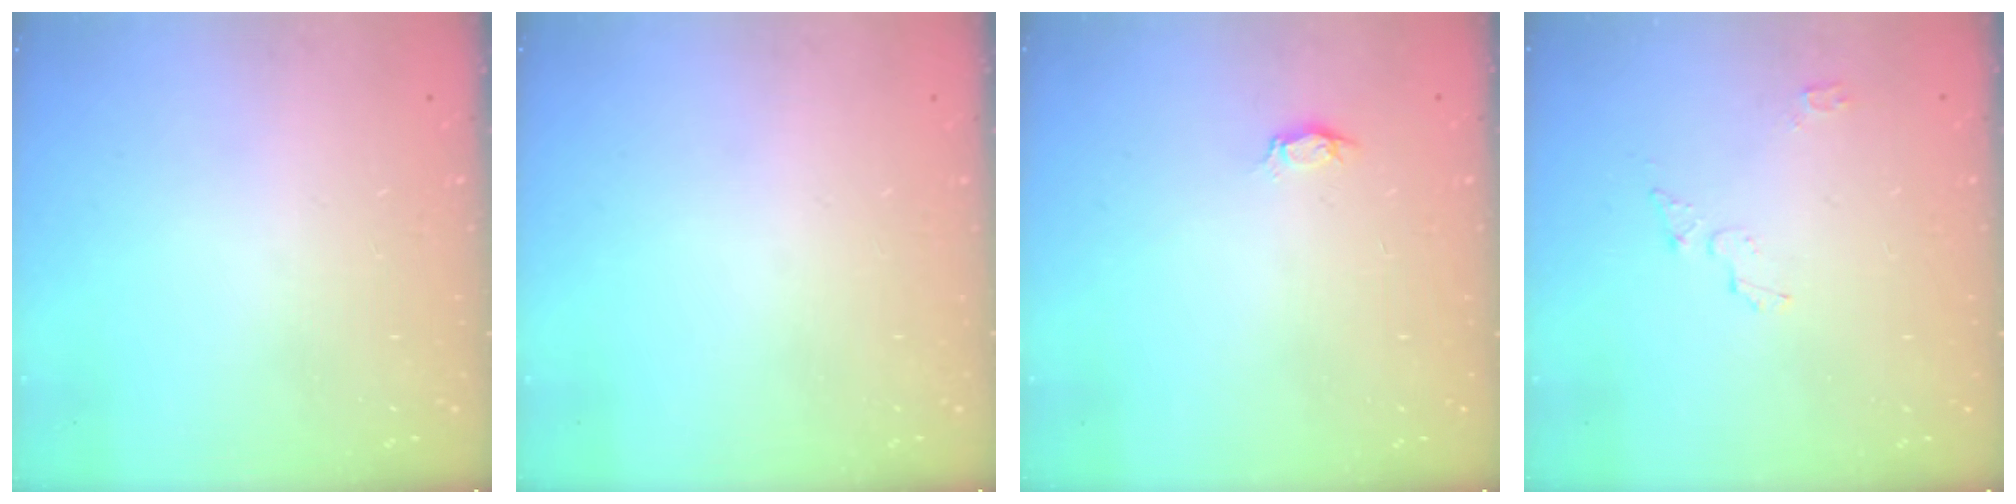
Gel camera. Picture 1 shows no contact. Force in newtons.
{"total": 0.0}
{"total": 2.8, "press": 2.8, "slide": 0.3}
{"total": 3.7, "press": 3.7, "slide": 0.4}